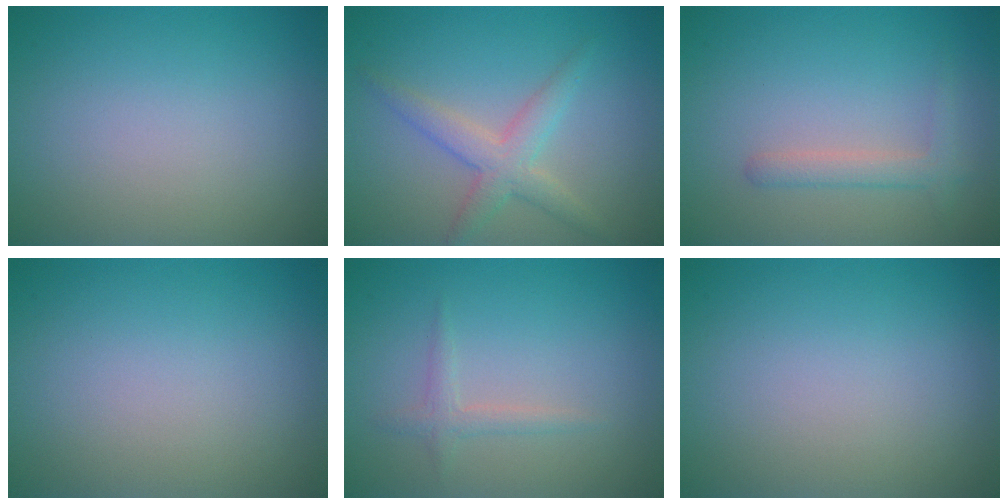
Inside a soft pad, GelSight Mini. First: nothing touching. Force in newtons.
{"total": 3.1, "press": 3.1, "slide": 0.0}
{"total": 1.8, "press": 1.8, "slide": 0.1}
{"total": 0.0}
{"total": 1.3, "press": 1.3, "slide": 0.0}
{"total": 0.0}